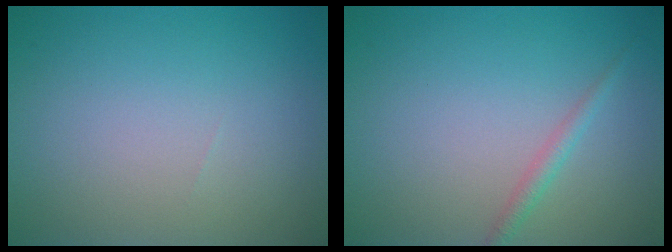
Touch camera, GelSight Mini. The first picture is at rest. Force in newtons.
{"total": 1.3, "press": 1.3, "slide": 0.0}